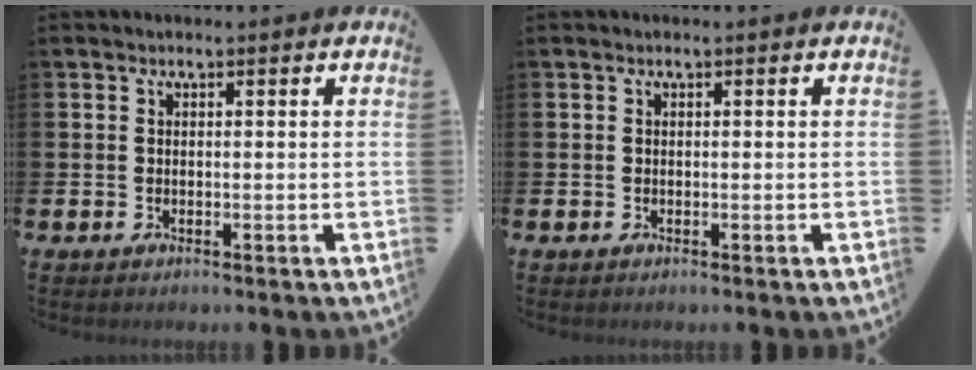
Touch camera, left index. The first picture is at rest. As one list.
[{"total": 0.0}]